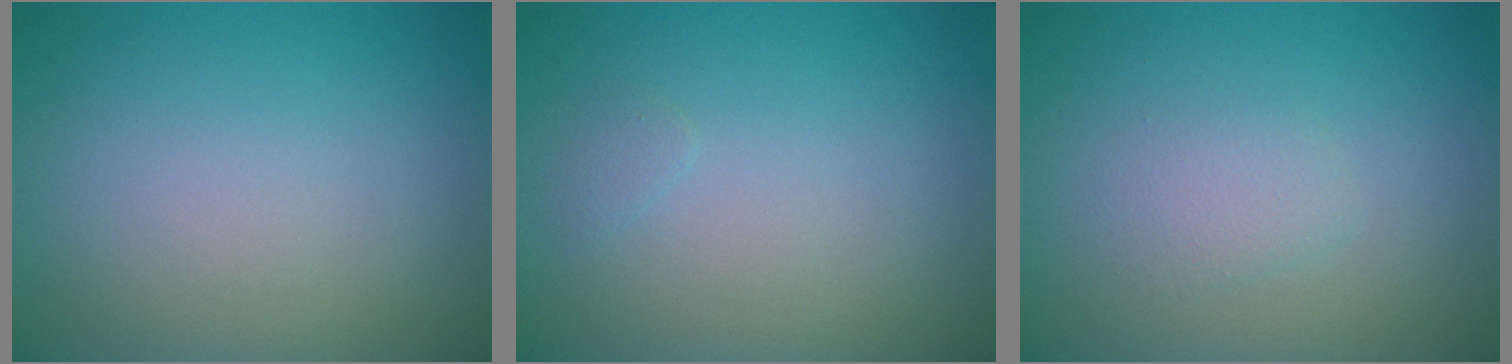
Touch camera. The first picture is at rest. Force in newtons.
{"total": 0.6, "press": 0.5, "slide": 0.1}
{"total": 1.4, "press": 1.4, "slide": 0.1}